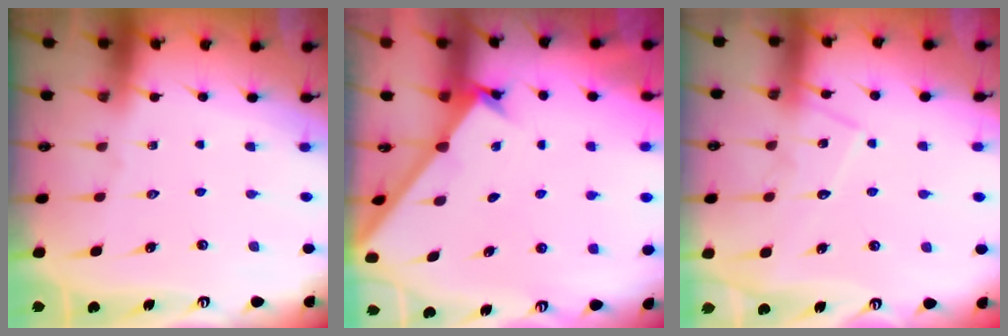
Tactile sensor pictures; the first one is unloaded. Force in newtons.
{"total": 1.8, "press": 1.8, "slide": 0.2}
{"total": 10.1, "press": 10.1, "slide": 0.7}